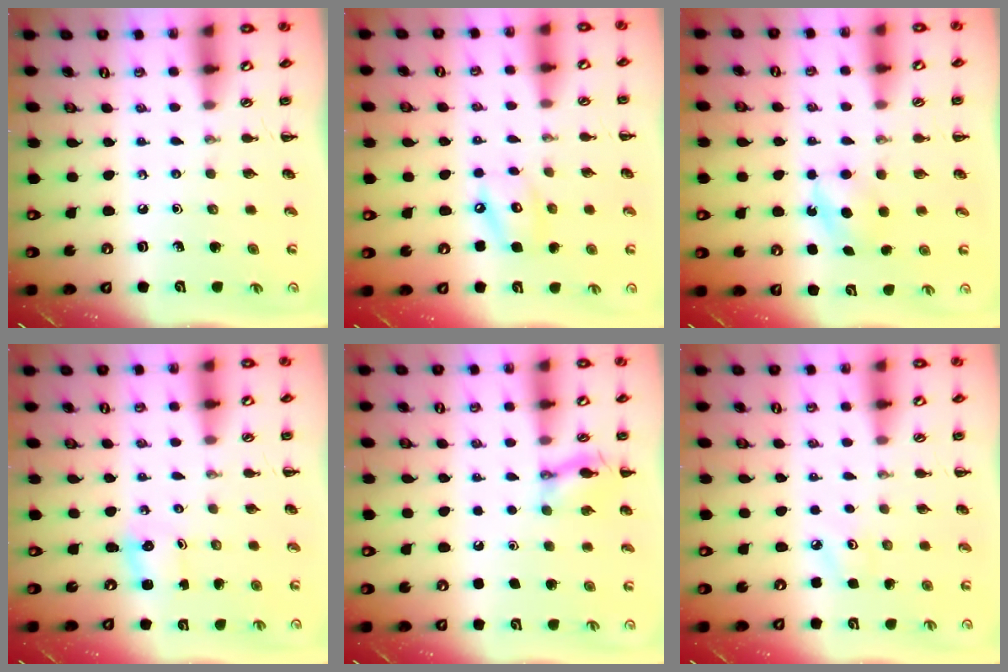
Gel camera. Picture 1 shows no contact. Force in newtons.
{"total": 8.5, "press": 8.4, "slide": 1.4}
{"total": 5.0, "press": 4.8, "slide": 1.4}
{"total": 1.3, "press": 1.2, "slide": 0.3}
{"total": 1.6, "press": 1.6, "slide": 0.1}
{"total": 3.9, "press": 3.7, "slide": 1.1}